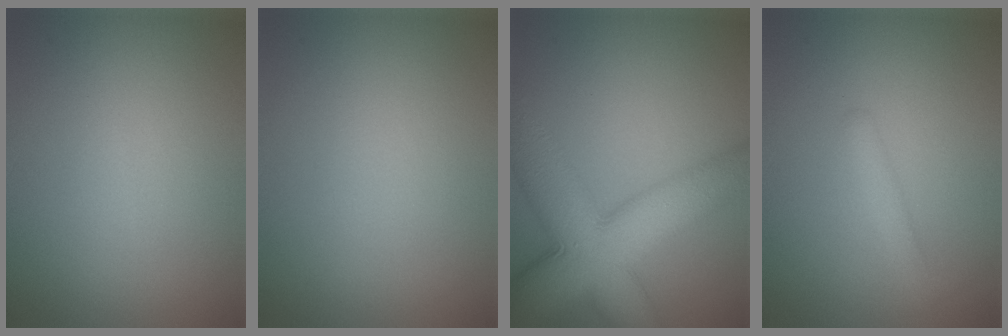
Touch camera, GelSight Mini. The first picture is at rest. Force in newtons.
{"total": 0.0}
{"total": 12.1, "press": 12.1, "slide": 0.4}
{"total": 1.6, "press": 1.6, "slide": 0.0}